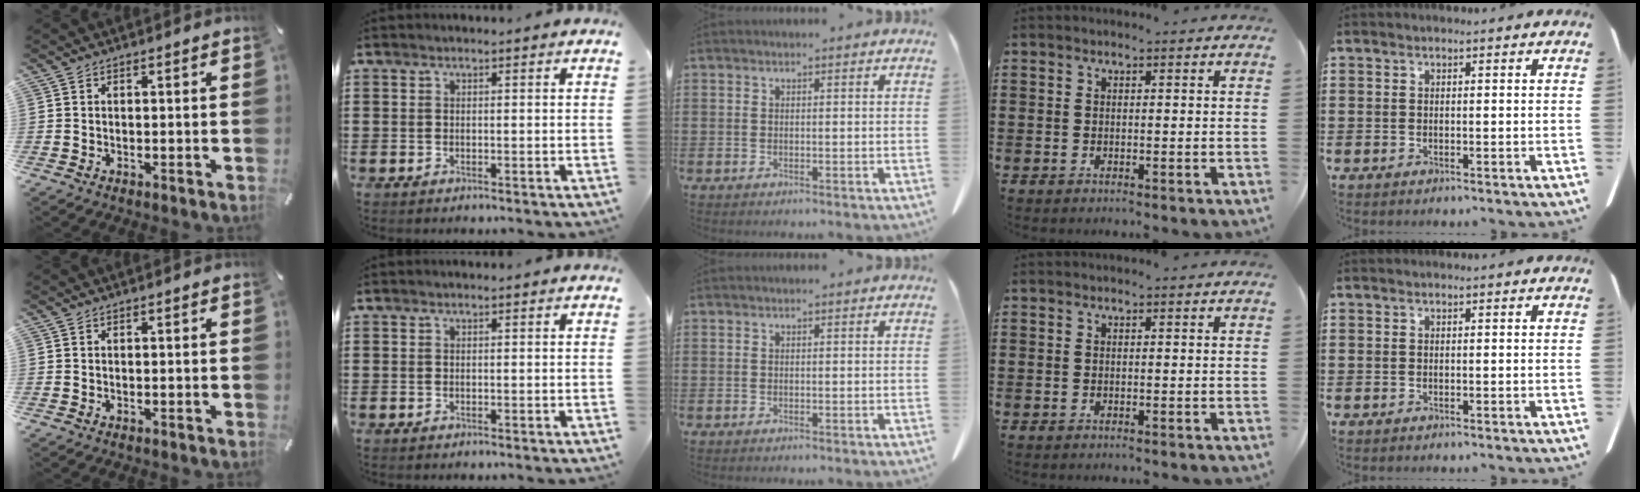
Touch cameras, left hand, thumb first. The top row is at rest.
{}